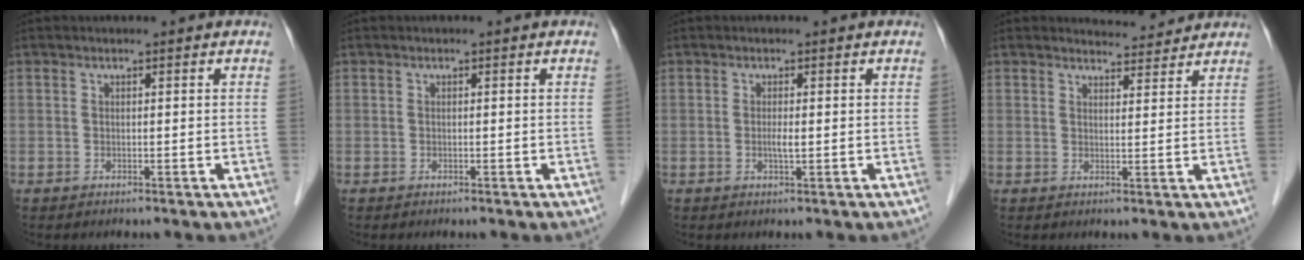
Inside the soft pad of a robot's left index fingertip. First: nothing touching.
{"total": 0.0}
{"total": 1.1, "force": [-0.1, 0.1, 1.1], "torque": [-0.021, -0.002, -0.001]}
{"total": 4.0, "force": [4.0, 0.7, -0.1], "torque": [-0.007, 0.003, 0.052]}